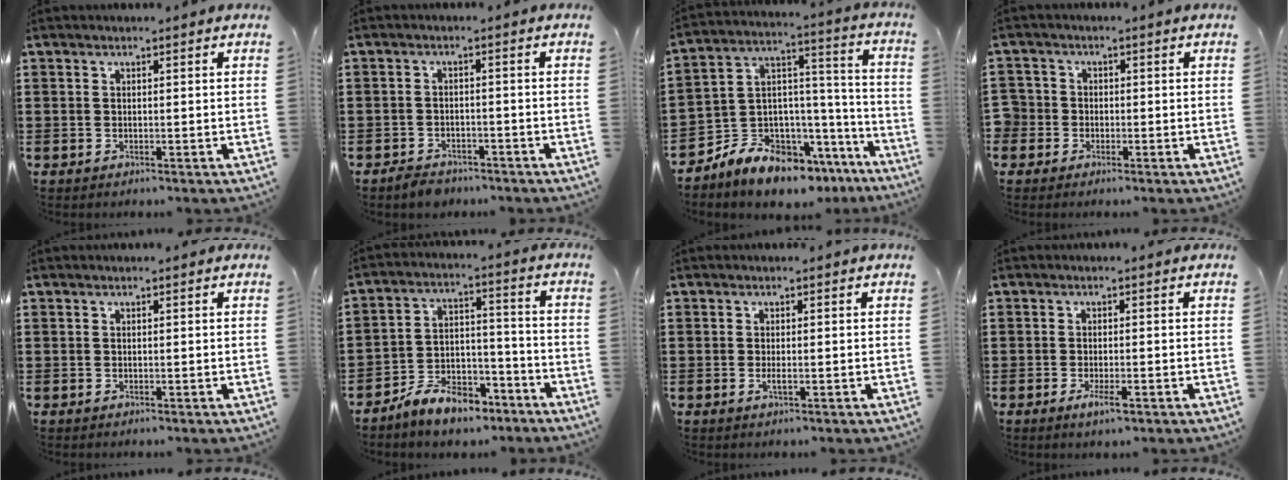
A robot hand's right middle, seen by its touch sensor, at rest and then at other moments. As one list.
[{"total": 2.2, "force": [-2.1, 0.5, 0.1], "torque": [-0.011, 0.001, -0.045]}, {"total": 8.5, "force": [-7.8, 3.1, 0.8], "torque": [-0.039, -0.004, -0.157]}, {"total": 2.5, "force": [-0.8, 2.4, 0.1], "torque": [-0.022, 0.003, -0.023]}, {"total": 0.0}, {"total": 8.0, "force": [-6.9, 3.1, 2.6], "torque": [-0.046, 0.025, -0.132]}, {"total": 1.1, "force": [-0.2, 0.3, 1.0], "torque": [-0.019, -0.003, -0.004]}, {"total": 2.5, "force": [-1.1, 0.7, 2.1], "torque": [-0.041, -0.004, -0.022]}]